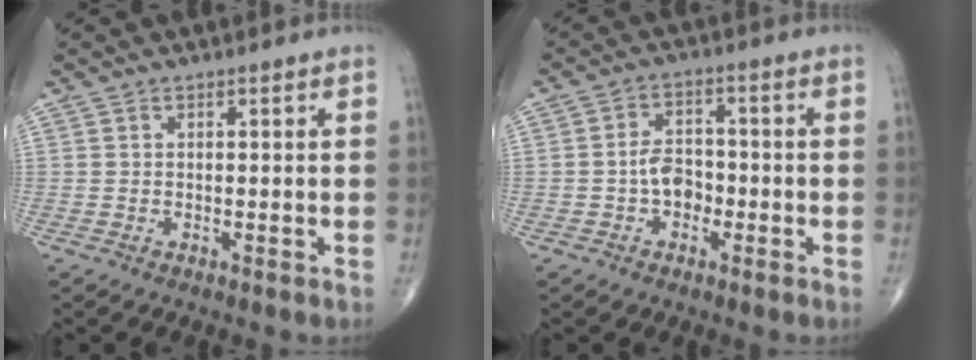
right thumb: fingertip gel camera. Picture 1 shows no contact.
{"total": 5.4, "force": [-1.4, 3.8, 3.5], "torque": [-0.044, 0.023, -0.032]}